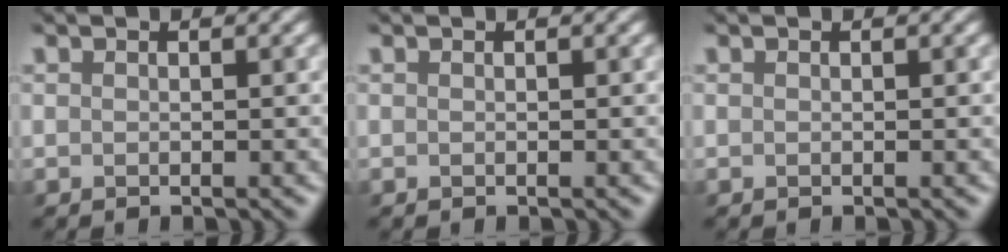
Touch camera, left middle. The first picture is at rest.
{"total": 0.0}
{"total": 0.0}